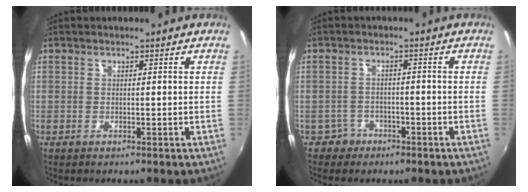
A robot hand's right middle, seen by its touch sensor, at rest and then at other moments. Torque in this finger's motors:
{"motor_torque": [-0.29, -0.29, -0.06, -0.02]}